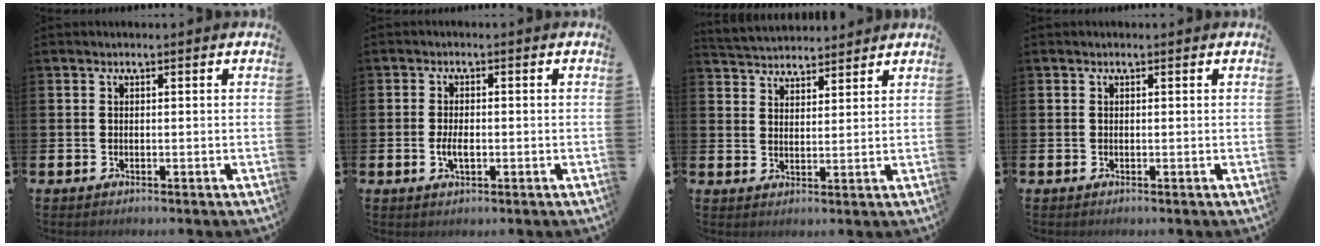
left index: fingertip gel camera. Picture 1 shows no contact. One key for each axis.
{"total": 2.6, "fx": -0.5, "fy": 1.3, "fz": 2.2, "tx": -0.034, "ty": -0.001, "tz": -0.011}
{"total": 4.1, "fx": 4.1, "fy": 0.8, "fz": -0.4, "tx": -0.012, "ty": -0.020, "tz": 0.075}
{"total": 0.0}